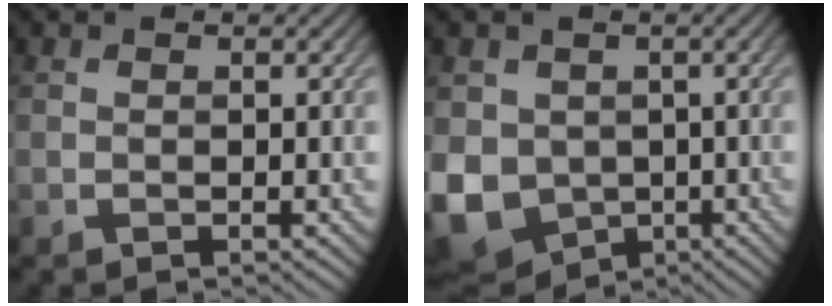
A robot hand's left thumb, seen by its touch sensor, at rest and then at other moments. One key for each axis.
{"total": 9.4, "fx": -1.4, "fy": 7.8, "fz": 5.0, "tx": -0.144, "ty": -0.032, "tz": -0.023}